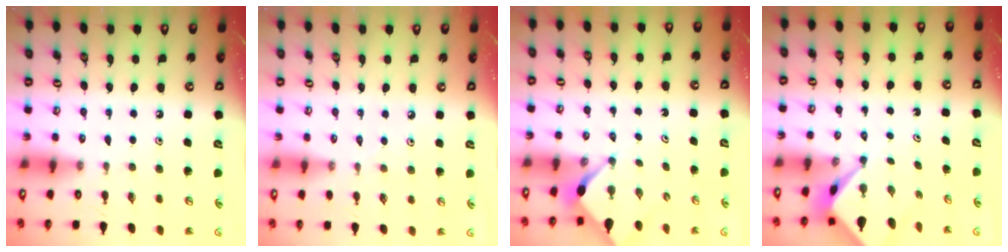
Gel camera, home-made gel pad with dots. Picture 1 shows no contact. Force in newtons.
{"total": 2.7, "press": 2.6, "slide": 0.6}
{"total": 2.6, "press": 2.5, "slide": 0.3}
{"total": 2.4, "press": 2.4, "slide": 0.3}